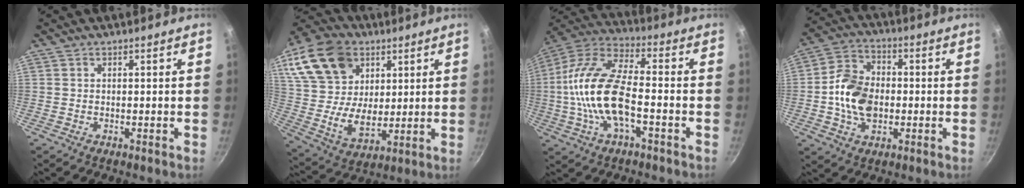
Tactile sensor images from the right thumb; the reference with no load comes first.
{"total": 23.5, "force": [10.6, 16.6, 12.8], "torque": [-0.244, -0.013, 0.203]}
{"total": 17.7, "force": [-3.2, 7.8, 15.6], "torque": [-0.298, 0.039, -0.077]}
{"total": 12.0, "force": [-1.2, 8.4, 8.4], "torque": [-0.135, 0.019, -0.033]}